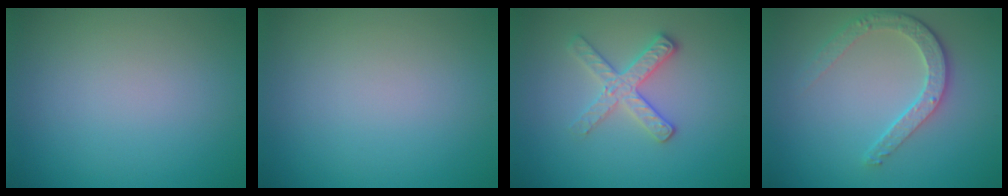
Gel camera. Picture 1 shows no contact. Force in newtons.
{"total": 0.0}
{"total": 2.7, "press": 2.6, "slide": 0.9}
{"total": 3.6, "press": 3.0, "slide": 2.1}